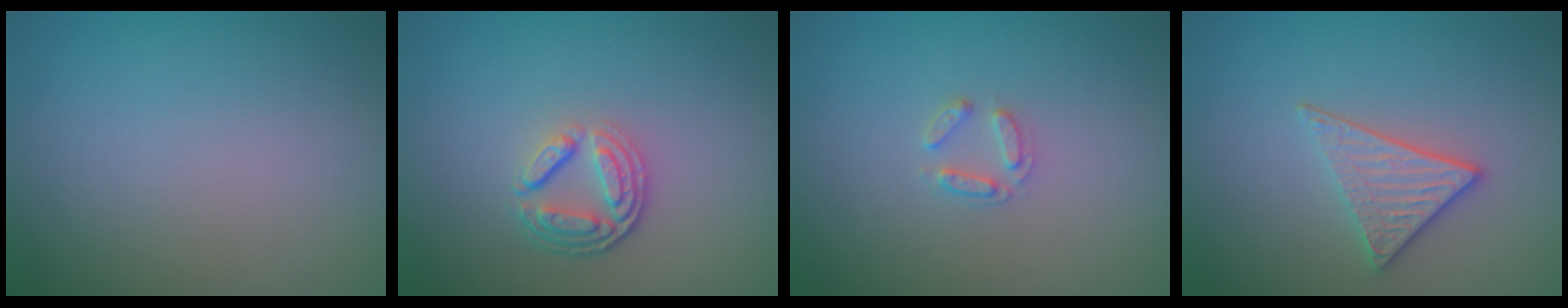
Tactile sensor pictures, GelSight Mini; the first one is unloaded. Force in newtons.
{"total": 3.8, "press": 2.8, "slide": 2.5}
{"total": 1.5, "press": 1.4, "slide": 0.2}
{"total": 2.8, "press": 2.6, "slide": 1.1}